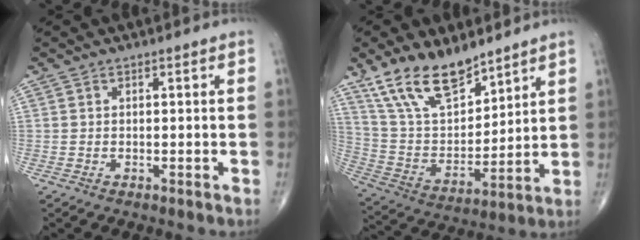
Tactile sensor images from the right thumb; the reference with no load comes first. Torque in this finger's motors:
{"motor_torque": [-0.01, 3.57, 0.08, 0.29, 0.09]}